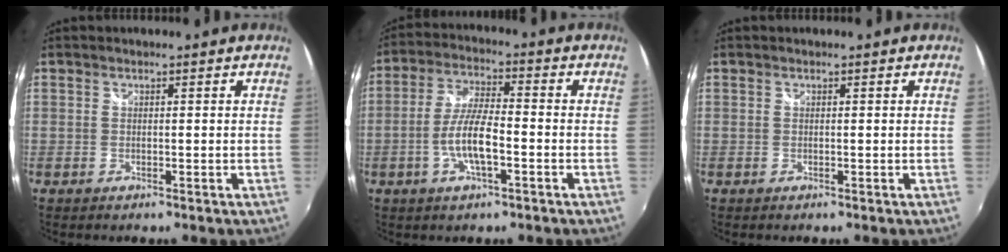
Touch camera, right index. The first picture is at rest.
{"total": 8.7, "force": [-2.8, 2.2, 7.9], "torque": [-0.161, 0.002, -0.055]}
{"total": 0.0}